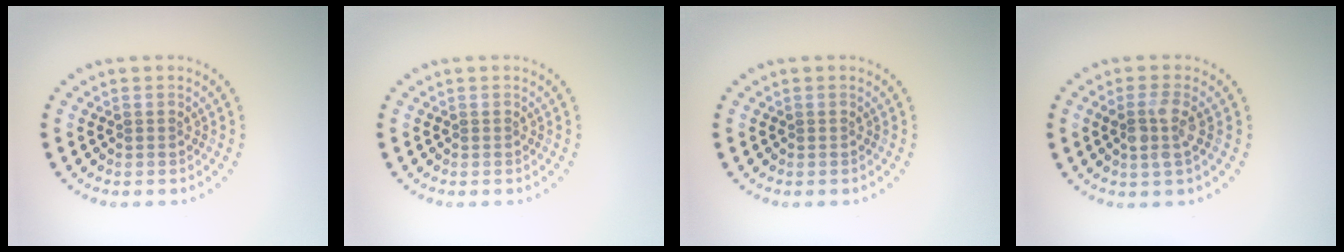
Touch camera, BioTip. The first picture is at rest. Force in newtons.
{"total": 0.0}
{"total": 0.0}
{"total": 2.4, "press": 2.2, "slide": 1.1}